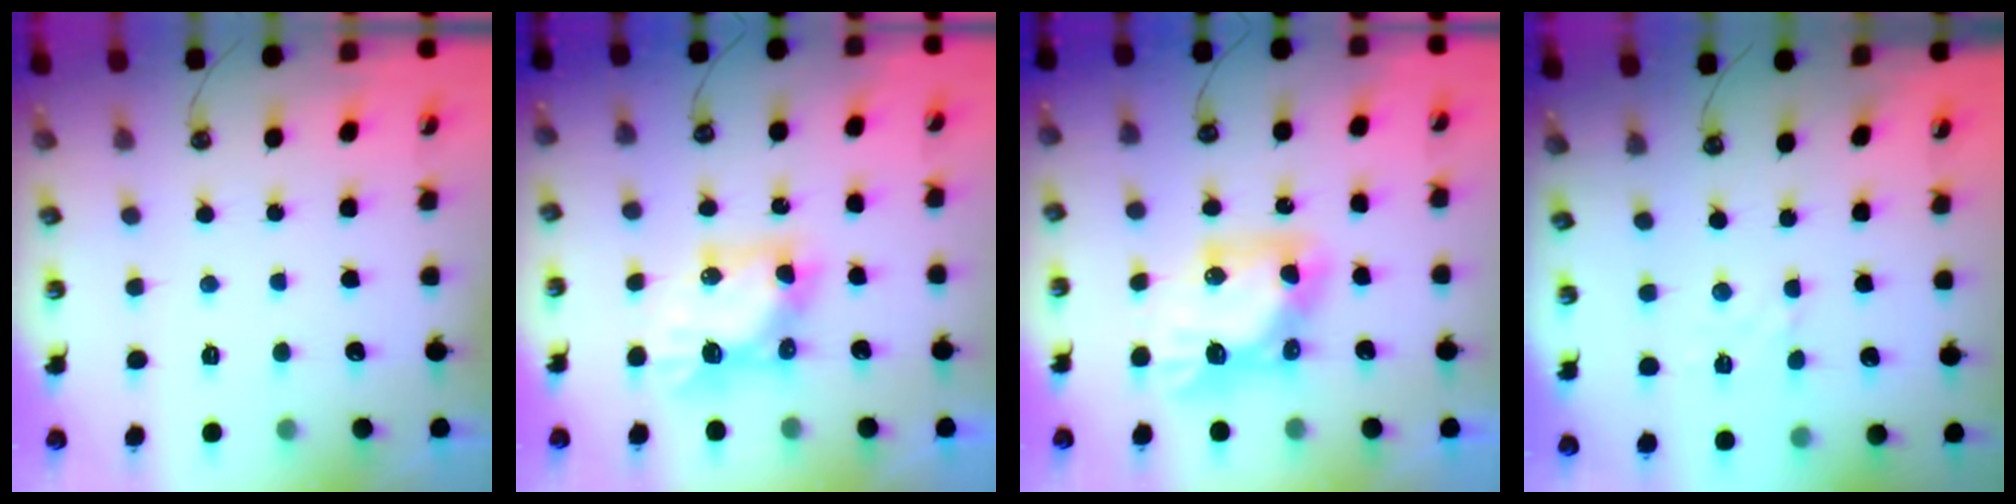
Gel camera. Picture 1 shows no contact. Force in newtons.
{"total": 7.0, "press": 7.0, "slide": 0.6}
{"total": 10.4, "press": 10.3, "slide": 1.0}
{"total": 1.6, "press": 1.5, "slide": 0.5}